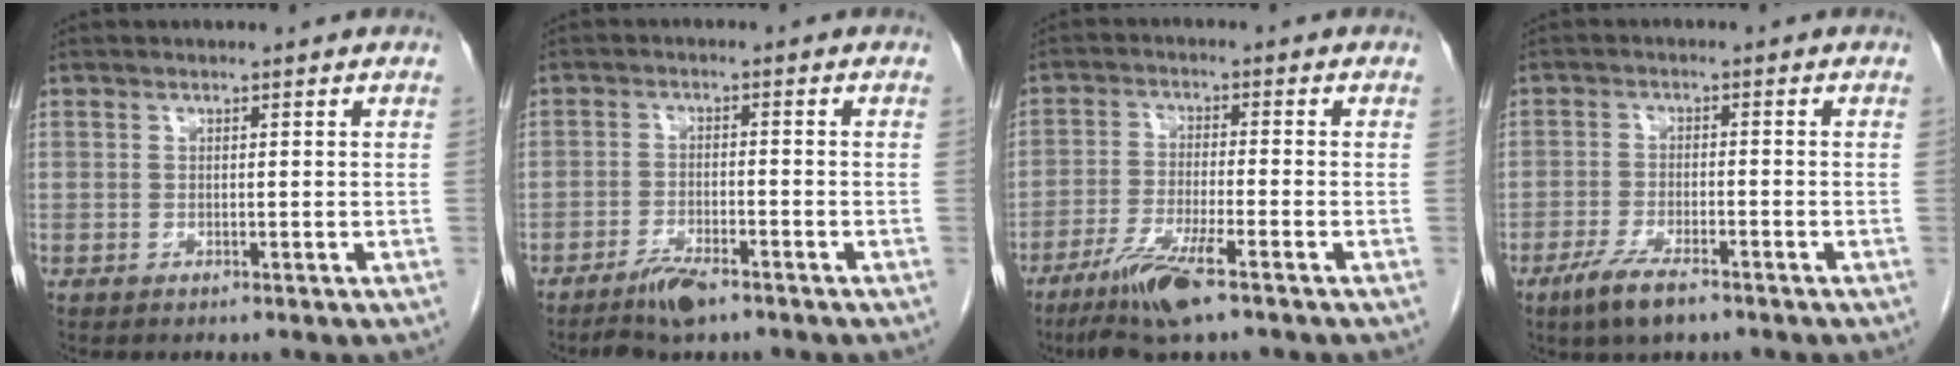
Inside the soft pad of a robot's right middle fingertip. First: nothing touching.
{"total": 4.3, "force": [-3.4, 0.9, 2.5], "torque": [-0.053, -0.003, -0.061]}
{"total": 8.3, "force": [-5.4, 0.4, 6.3], "torque": [-0.129, -0.023, -0.100]}
{"total": 5.8, "force": [-4.0, 1.2, 4.0], "torque": [-0.086, -0.010, -0.069]}